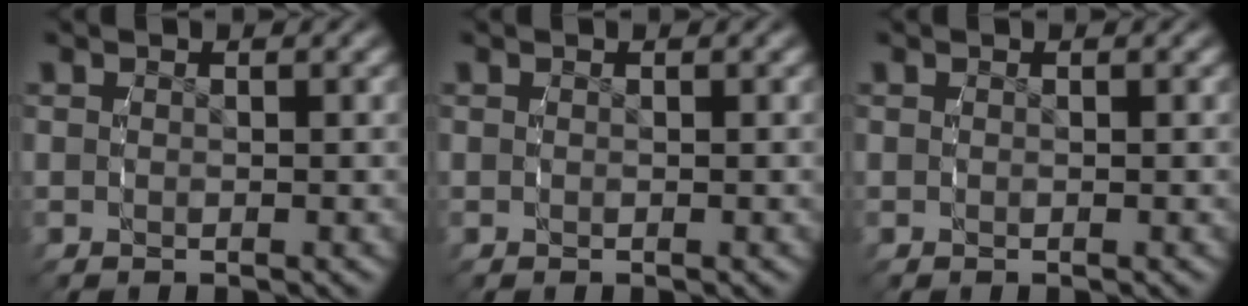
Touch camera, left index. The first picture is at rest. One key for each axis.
{"total": 0.0}
{"total": 0.0}